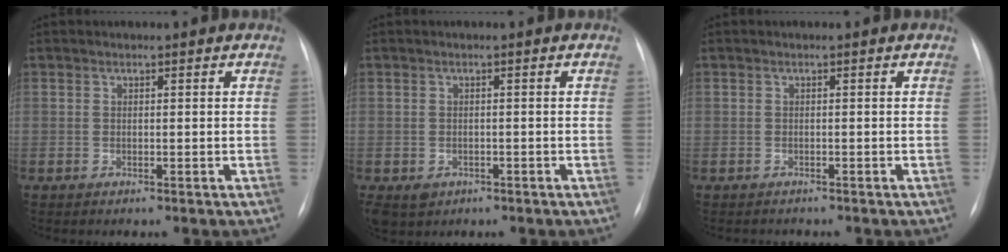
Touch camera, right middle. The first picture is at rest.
{"total": 3.7, "force": [-1.8, 3.0, 1.1], "torque": [-0.020, -0.002, -0.020]}
{"total": 0.9, "force": [-0.8, 0.2, -0.1], "torque": [-0.002, -0.004, -0.011]}